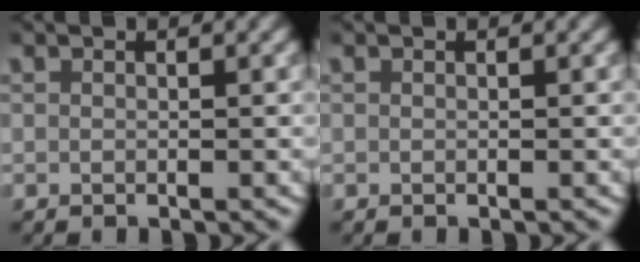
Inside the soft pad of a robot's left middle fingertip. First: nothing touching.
{"total": 0.0}